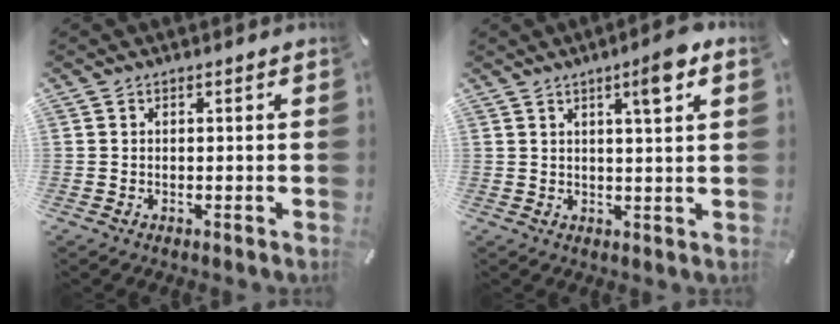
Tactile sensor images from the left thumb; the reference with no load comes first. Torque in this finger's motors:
{"motor_torque": [0.37, 0.33, 0.67, -0.61, 0.23]}